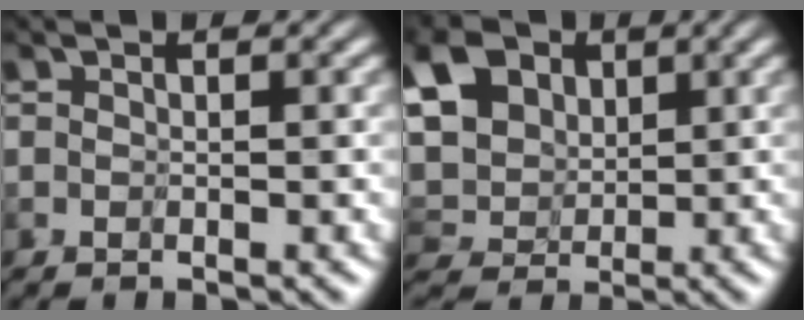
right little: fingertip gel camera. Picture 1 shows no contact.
{"total": 5.8, "force": [2.7, 4.2, 3.0], "torque": [-0.070, 0.014, 0.032]}